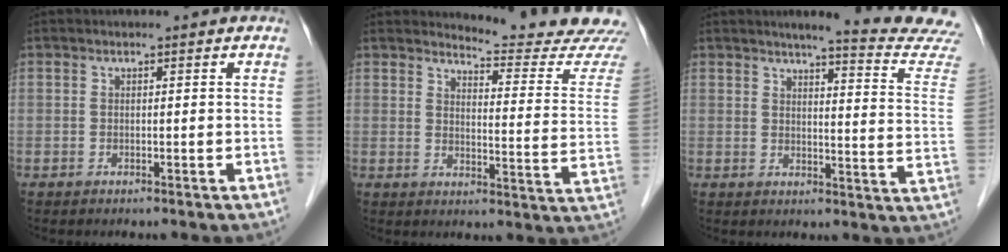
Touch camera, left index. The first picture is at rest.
{"total": 13.7, "force": [13.6, -1.6, 1.2], "torque": [-0.011, -0.119, 0.148]}
{"total": 14.4, "force": [13.7, -1.7, 4.1], "torque": [-0.049, -0.099, 0.144]}